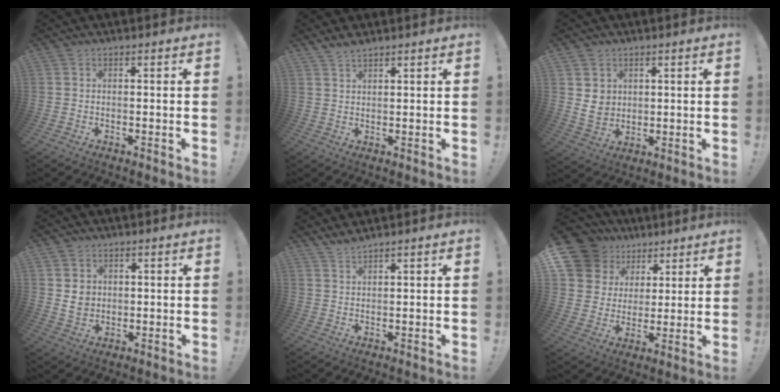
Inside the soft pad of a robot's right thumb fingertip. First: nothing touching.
{"total": 3.0, "force": [2.6, 0.7, 1.3], "torque": [-0.026, -0.010, 0.048]}
{"total": 5.8, "force": [2.3, 5.1, 1.6], "torque": [-0.018, -0.010, 0.047]}
{"total": 4.9, "force": [1.3, 4.4, 1.6], "torque": [-0.014, -0.001, 0.026]}
{"total": 2.4, "force": [2.1, -0.2, 1.0], "torque": [-0.030, -0.009, 0.040]}
{"total": 15.1, "force": [8.2, 11.7, 5.0], "torque": [-0.088, -0.046, 0.174]}